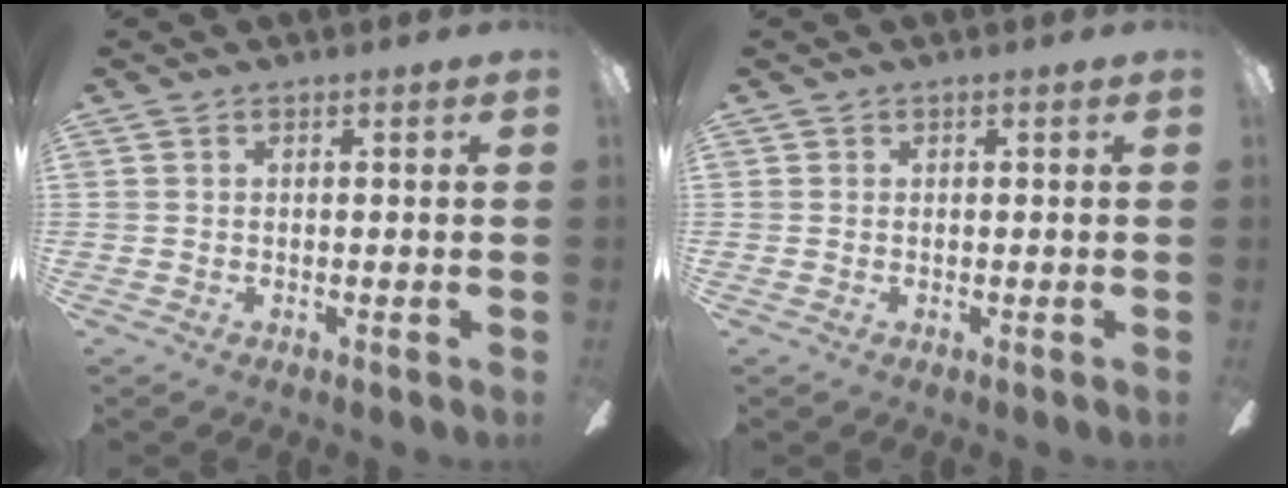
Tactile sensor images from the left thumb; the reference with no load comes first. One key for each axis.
{"total": 0.0}